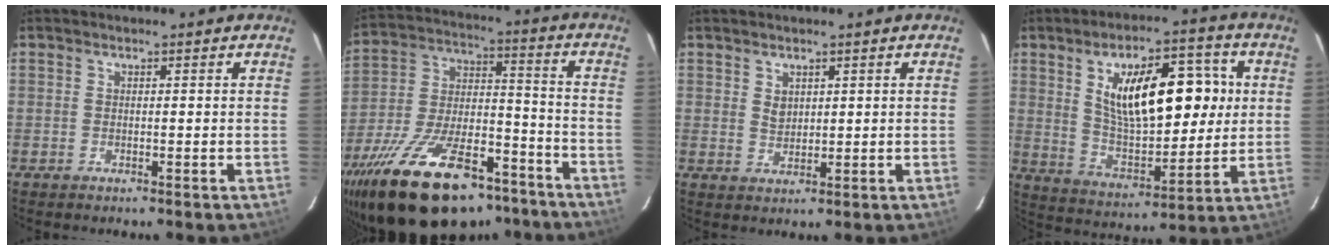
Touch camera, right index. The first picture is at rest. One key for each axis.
{"total": 27.9, "fx": -19.7, "fy": 11.7, "fz": 16.0, "tx": -0.301, "ty": -0.007, "tz": -0.297}
{"total": 2.3, "fx": 1.2, "fy": 1.7, "fz": 1.0, "tx": -0.012, "ty": 0.002, "tz": 0.024}
{"total": 18.4, "fx": 4.4, "fy": 8.5, "fz": 15.8, "tx": -0.260, "ty": 0.015, "tz": 0.087}